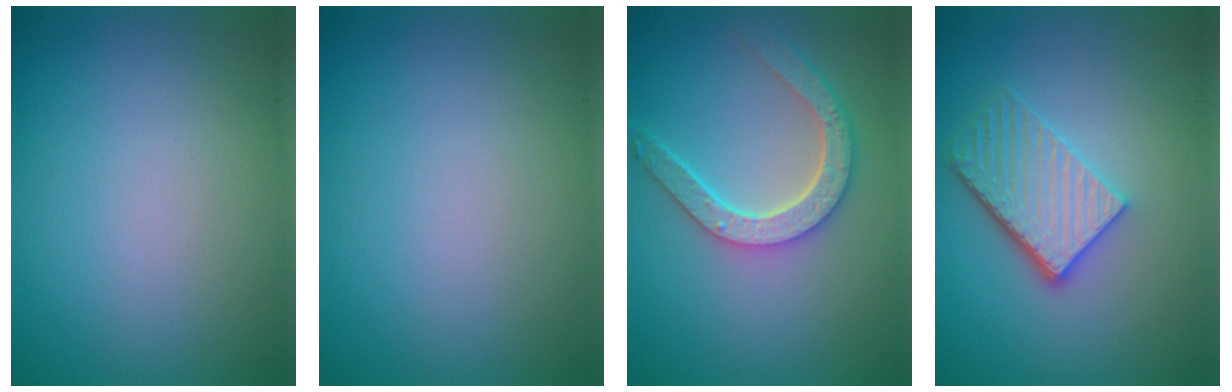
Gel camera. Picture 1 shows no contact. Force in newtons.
{"total": 0.0}
{"total": 4.8, "press": 3.9, "slide": 2.8}
{"total": 4.5, "press": 3.6, "slide": 2.6}